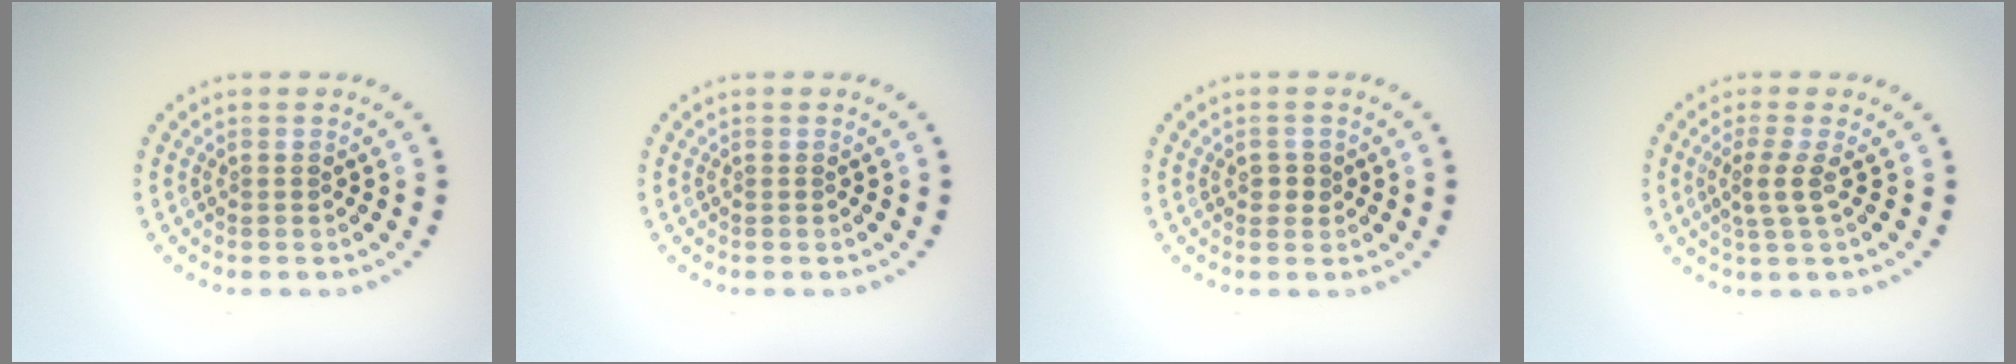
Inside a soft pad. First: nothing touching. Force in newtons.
{"total": 0.0}
{"total": 1.2, "press": 1.1, "slide": 0.4}
{"total": 2.1, "press": 1.7, "slide": 1.2}